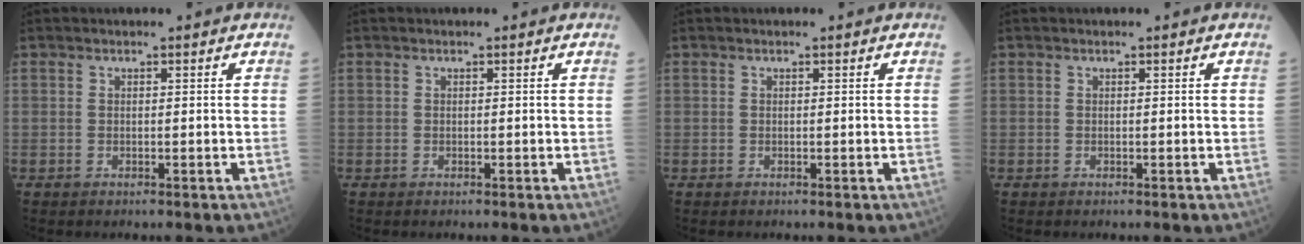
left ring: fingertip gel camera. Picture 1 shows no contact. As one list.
[{"total": 0.0}, {"total": 0.0}, {"total": 0.0}]